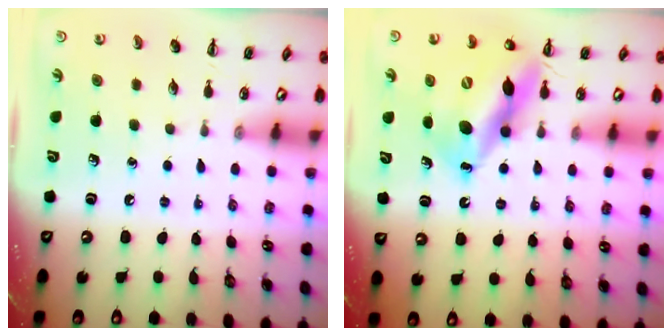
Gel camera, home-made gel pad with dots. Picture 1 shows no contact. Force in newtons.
{"total": 14.6, "press": 14.0, "slide": 4.1}